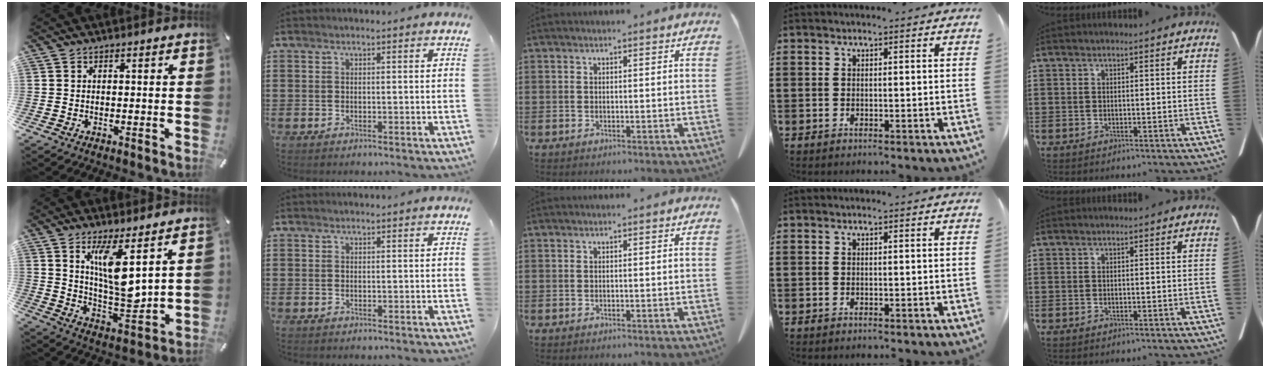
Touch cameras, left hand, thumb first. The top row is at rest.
{"thumb": {"total": 12.3, "force": [6.0, 3.9, 10.0], "torque": [-0.188, -0.046, 0.101]}}